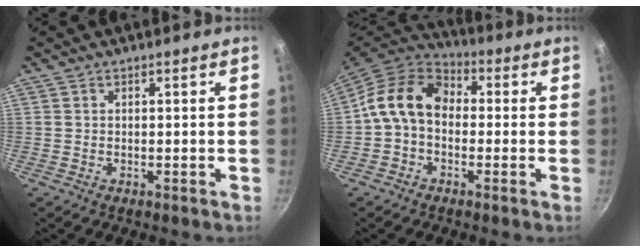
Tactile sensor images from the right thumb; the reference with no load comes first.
{"total": 12.0, "force": [0.0, 9.2, 7.8], "torque": [-0.117, 0.036, -0.023]}